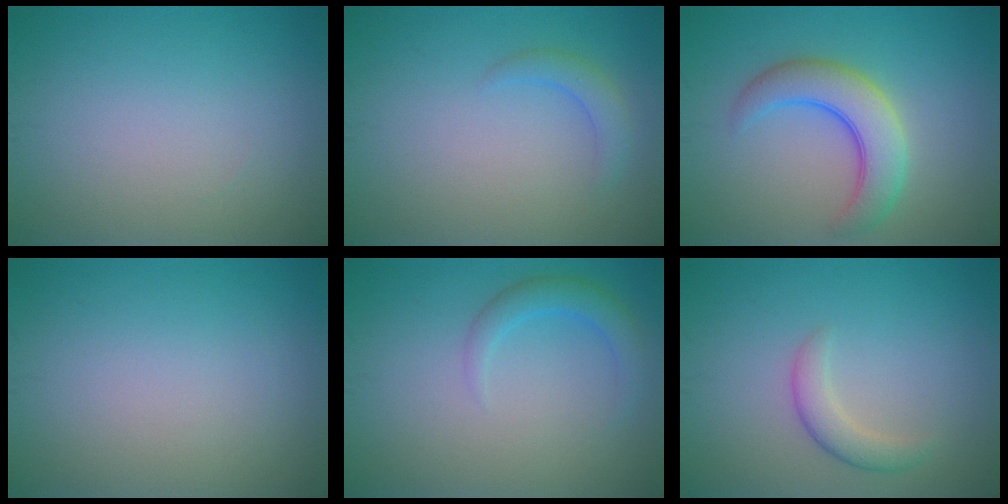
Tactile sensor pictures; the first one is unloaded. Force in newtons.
{"total": 1.7, "press": 1.7, "slide": 0.2}
{"total": 5.4, "press": 5.4, "slide": 0.3}
{"total": 0.0}
{"total": 2.4, "press": 2.4, "slide": 0.1}
{"total": 2.2, "press": 2.2, "slide": 0.1}